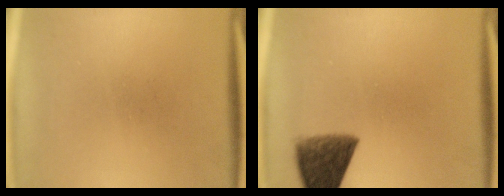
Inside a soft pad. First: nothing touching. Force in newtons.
{"total": 8.5}